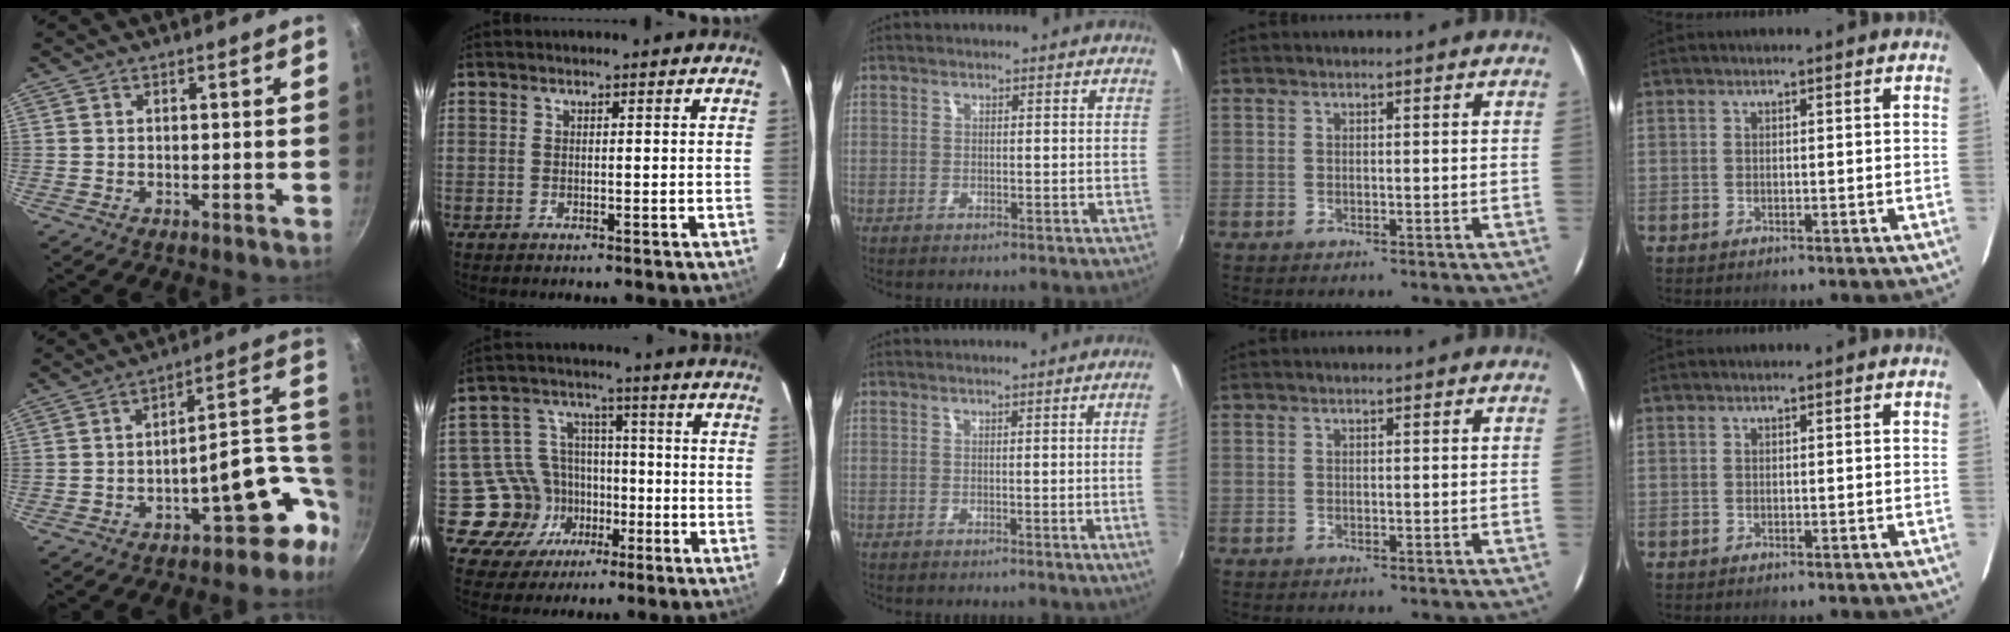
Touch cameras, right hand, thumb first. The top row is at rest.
{"thumb": {"total": 14.5, "force": [-4.4, 8.0, 11.3], "torque": [-0.075, 0.051, -0.057]}, "index": {"total": 10.9, "force": [-4.8, 9.8, 1.2], "torque": [-0.046, 0.038, -0.063]}, "middle": {"total": 4.1, "force": [0.0, -1.8, 3.6], "torque": [-0.058, -0.008, 0.006]}}